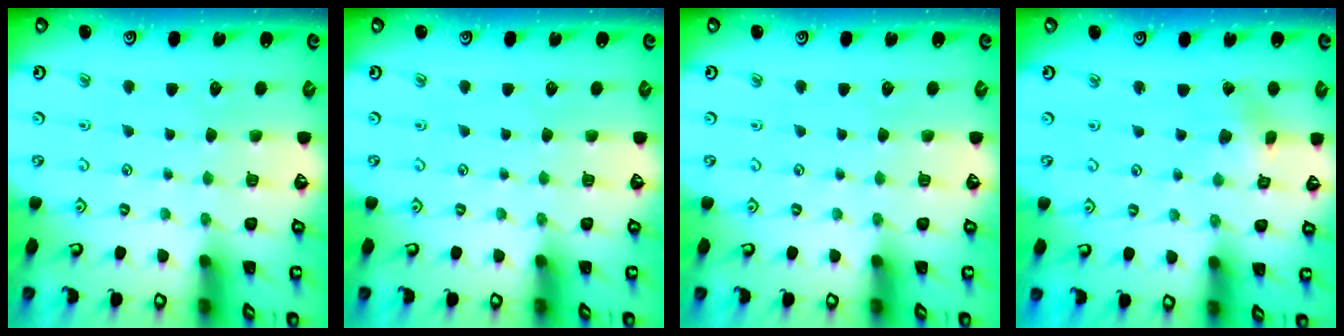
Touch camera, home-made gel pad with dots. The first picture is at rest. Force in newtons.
{"total": 0.0}
{"total": 0.0}
{"total": 2.0, "press": 2.0, "slide": 0.1}